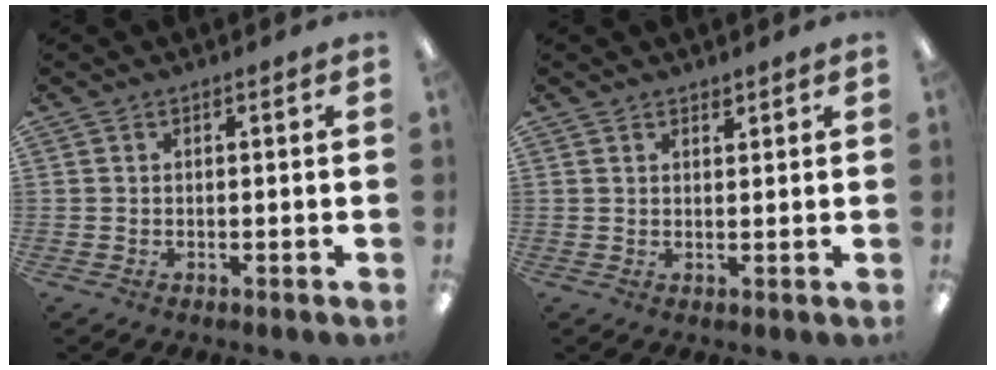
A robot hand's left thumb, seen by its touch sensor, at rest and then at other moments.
{"total": 1.6, "force": [1.4, 0.7, 0.1], "torque": [0.005, -0.004, 0.025]}